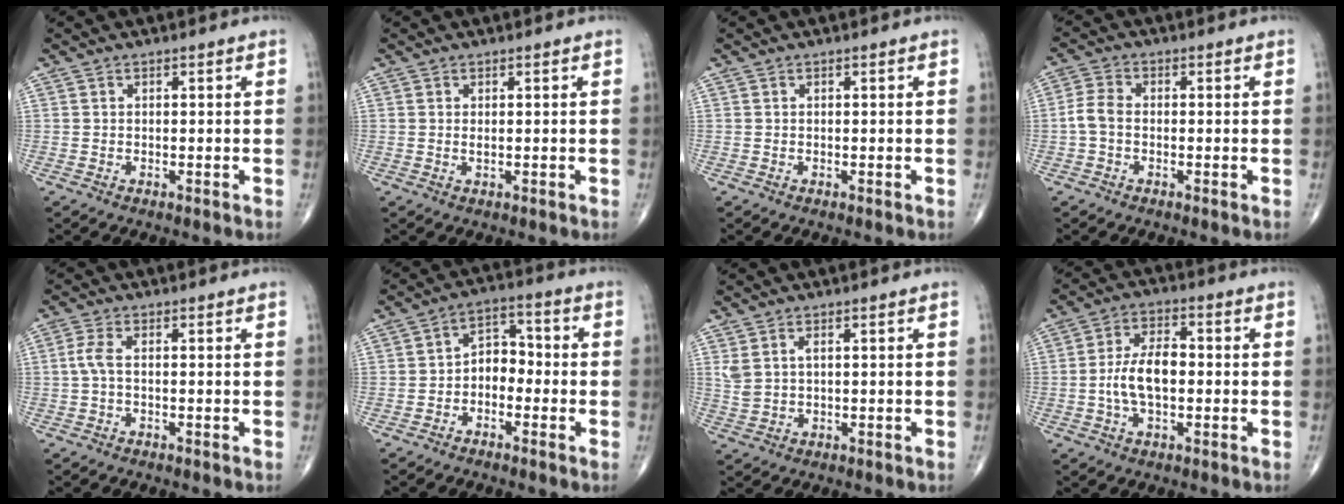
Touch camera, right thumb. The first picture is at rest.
{"total": 0.6, "force": [0.1, 0.2, 0.6], "torque": [-0.014, -0.003, 0.004]}
{"total": 0.0}
{"total": 3.8, "force": [-0.7, 2.5, 2.8], "torque": [-0.060, 0.010, -0.022]}
{"total": 2.8, "force": [-0.1, 1.1, 2.6], "torque": [-0.067, 0.002, -0.008]}
{"total": 5.9, "force": [-1.6, 4.2, 3.8], "torque": [-0.037, 0.035, -0.043]}
{"total": 3.2, "force": [1.2, 1.6, 2.5], "torque": [-0.058, 0.003, 0.033]}
{"total": 8.6, "force": [-0.9, 4.5, 7.2], "torque": [-0.139, 0.018, -0.022]}